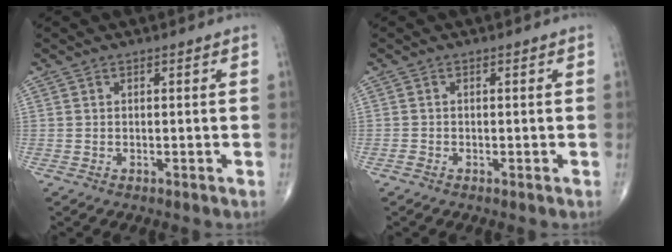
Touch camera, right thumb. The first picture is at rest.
{"total": 0.6, "force": [-0.4, 0.2, 0.4], "torque": [-0.011, -0.002, -0.012]}